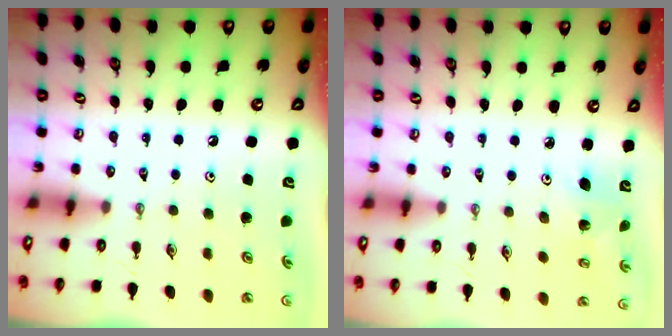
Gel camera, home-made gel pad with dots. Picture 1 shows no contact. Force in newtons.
{"total": 2.8, "press": 2.8, "slide": 0.2}